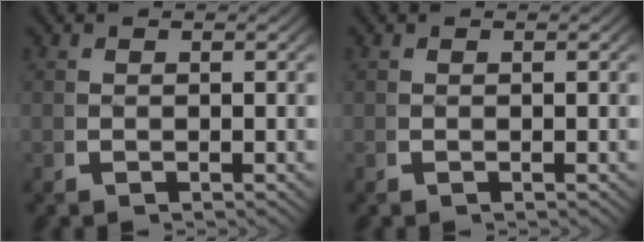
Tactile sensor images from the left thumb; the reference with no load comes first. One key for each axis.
{"total": 0.0}